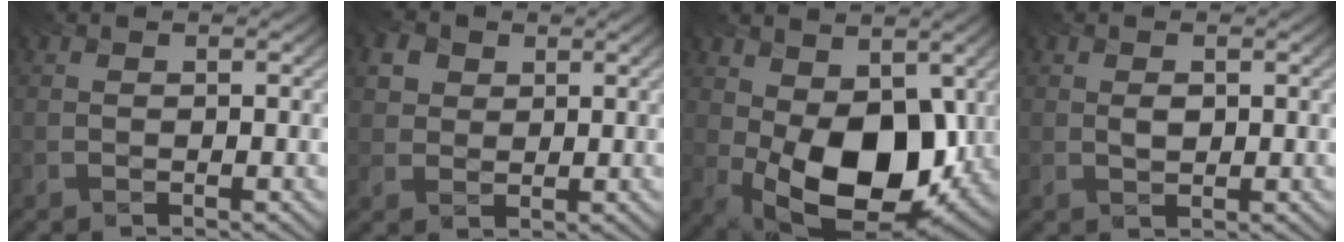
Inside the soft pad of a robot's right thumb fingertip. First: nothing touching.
{"total": 3.4, "force": [1.4, 2.9, 1.1], "torque": [-0.043, -0.008, 0.038]}
{"total": 14.4, "force": [-0.2, 8.7, 11.4], "torque": [-0.192, -0.035, 0.008]}
{"total": 1.1, "force": [-0.1, 0.8, 0.7], "torque": [-0.015, -0.003, 0.001]}